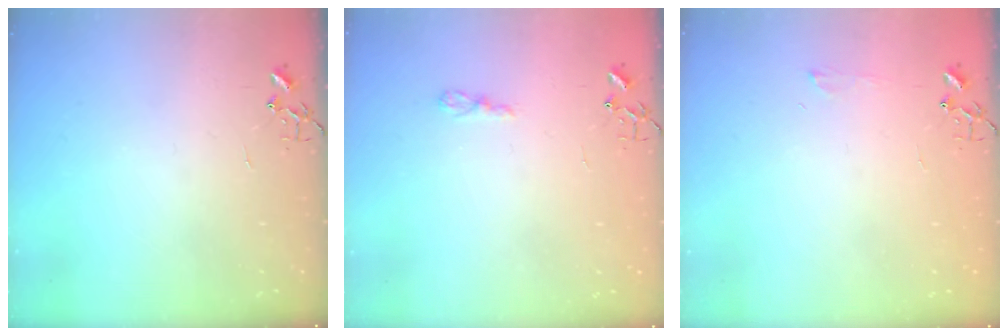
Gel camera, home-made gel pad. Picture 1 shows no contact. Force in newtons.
{"total": 4.4, "press": 4.4, "slide": 0.6}
{"total": 4.2, "press": 4.2, "slide": 0.6}